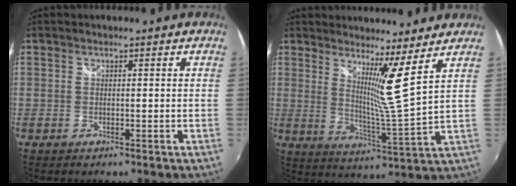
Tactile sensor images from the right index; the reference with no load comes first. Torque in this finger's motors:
{"motor_torque": [0.07, 0.20, 0.36, 0.04]}